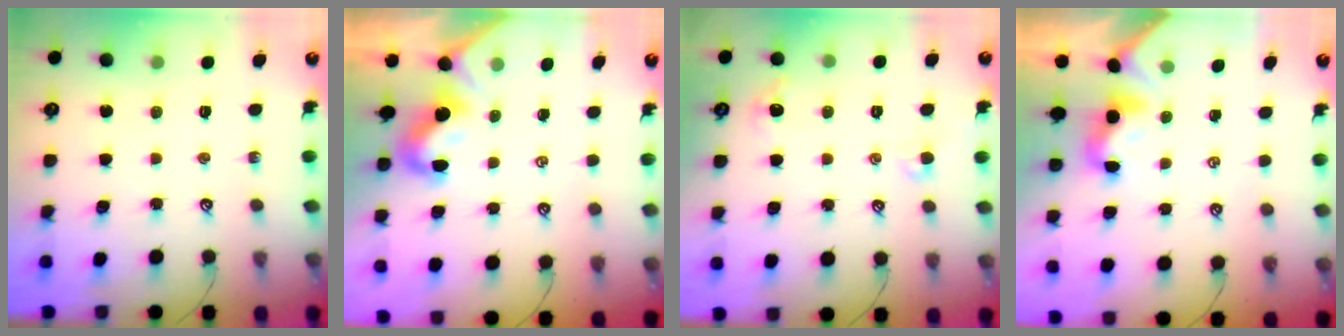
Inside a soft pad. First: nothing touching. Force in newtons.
{"total": 2.0, "press": 1.9, "slide": 0.6}
{"total": 2.6, "press": 2.5, "slide": 0.6}
{"total": 2.0, "press": 1.9, "slide": 0.5}